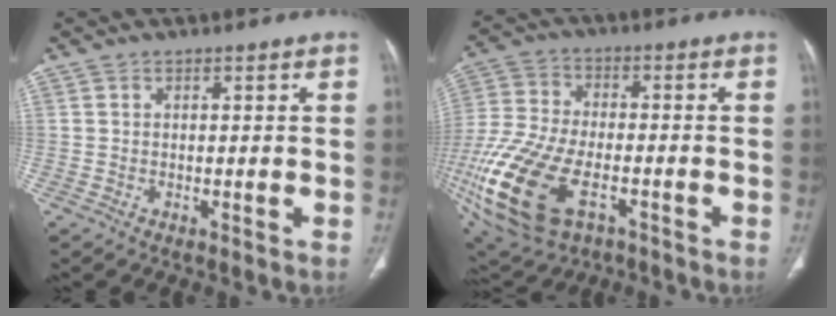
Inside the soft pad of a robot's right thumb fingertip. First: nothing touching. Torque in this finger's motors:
{"motor_torque": [1.92, -1.12, 2.04, -0.73, 0.68]}